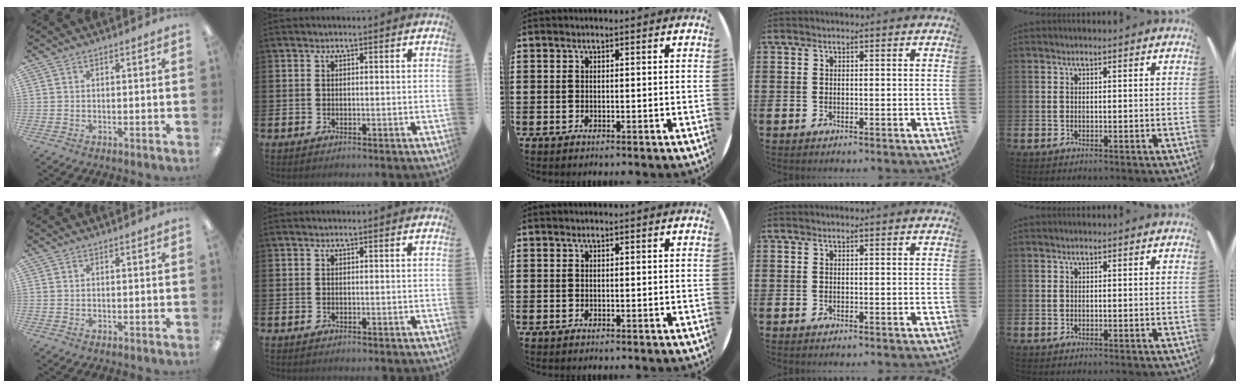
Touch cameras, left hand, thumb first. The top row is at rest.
{}